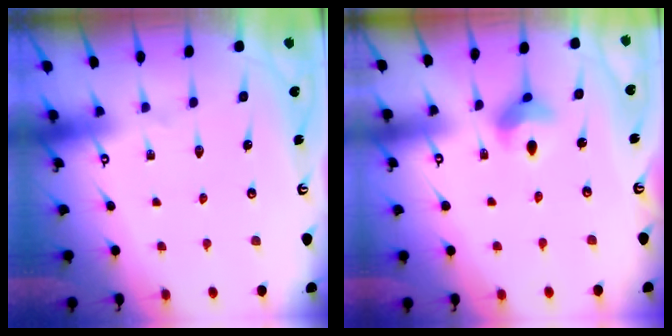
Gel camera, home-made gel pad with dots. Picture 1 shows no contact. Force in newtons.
{"total": 6.0, "press": 6.0, "slide": 0.6}